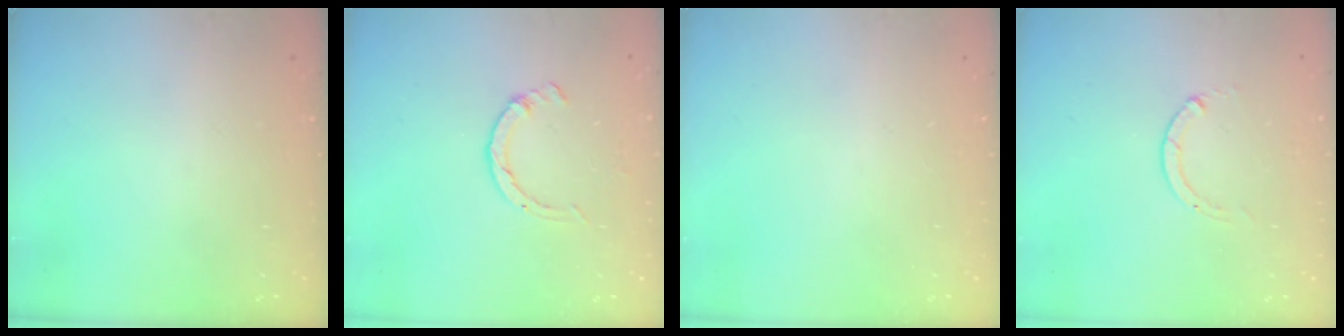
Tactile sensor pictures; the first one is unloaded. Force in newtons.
{"total": 2.6, "press": 2.6, "slide": 0.4}
{"total": 0.0}
{"total": 0.0}